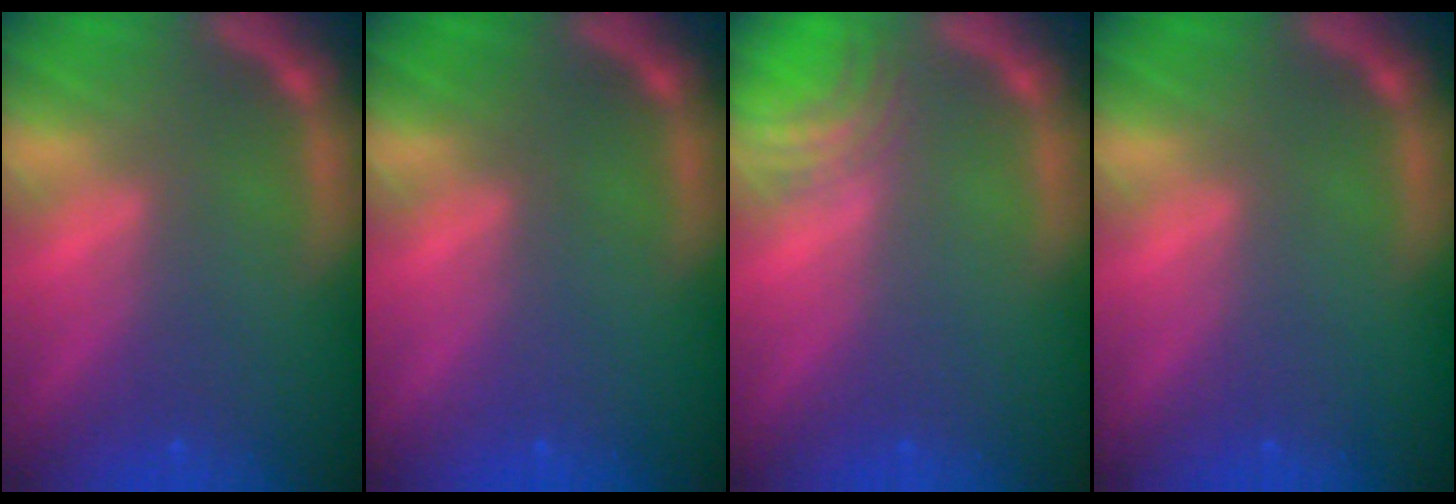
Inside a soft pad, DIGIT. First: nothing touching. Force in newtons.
{"total": 0.0}
{"total": 3.0}
{"total": 0.0}